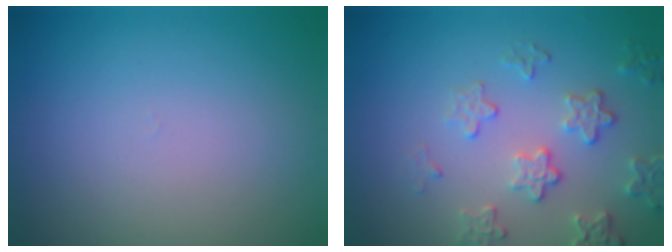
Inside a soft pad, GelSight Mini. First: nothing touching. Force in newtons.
{"total": 3.1, "press": 2.9, "slide": 1.2}